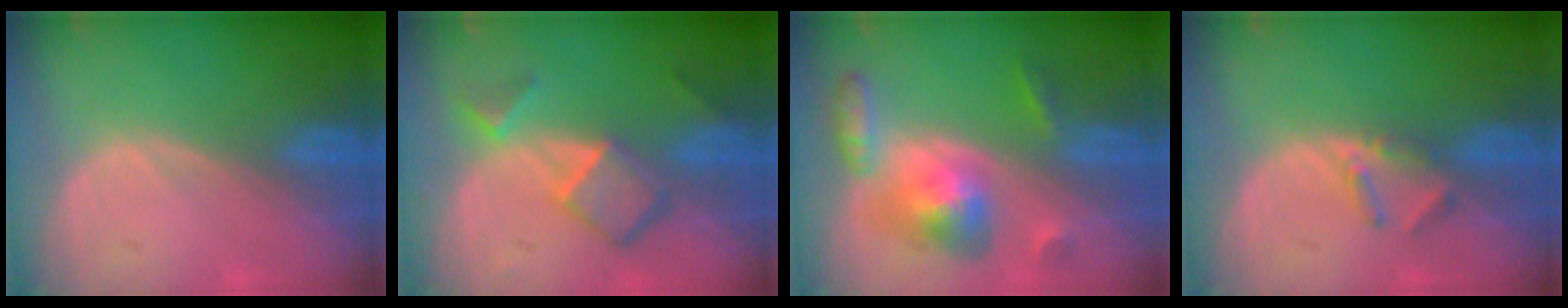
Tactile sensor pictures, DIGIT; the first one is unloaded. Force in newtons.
{"total": 6.9, "press": 6.0, "slide": 3.5}
{"total": 7.9, "press": 7.9, "slide": 0.6}
{"total": 2.9, "press": 2.6, "slide": 1.1}